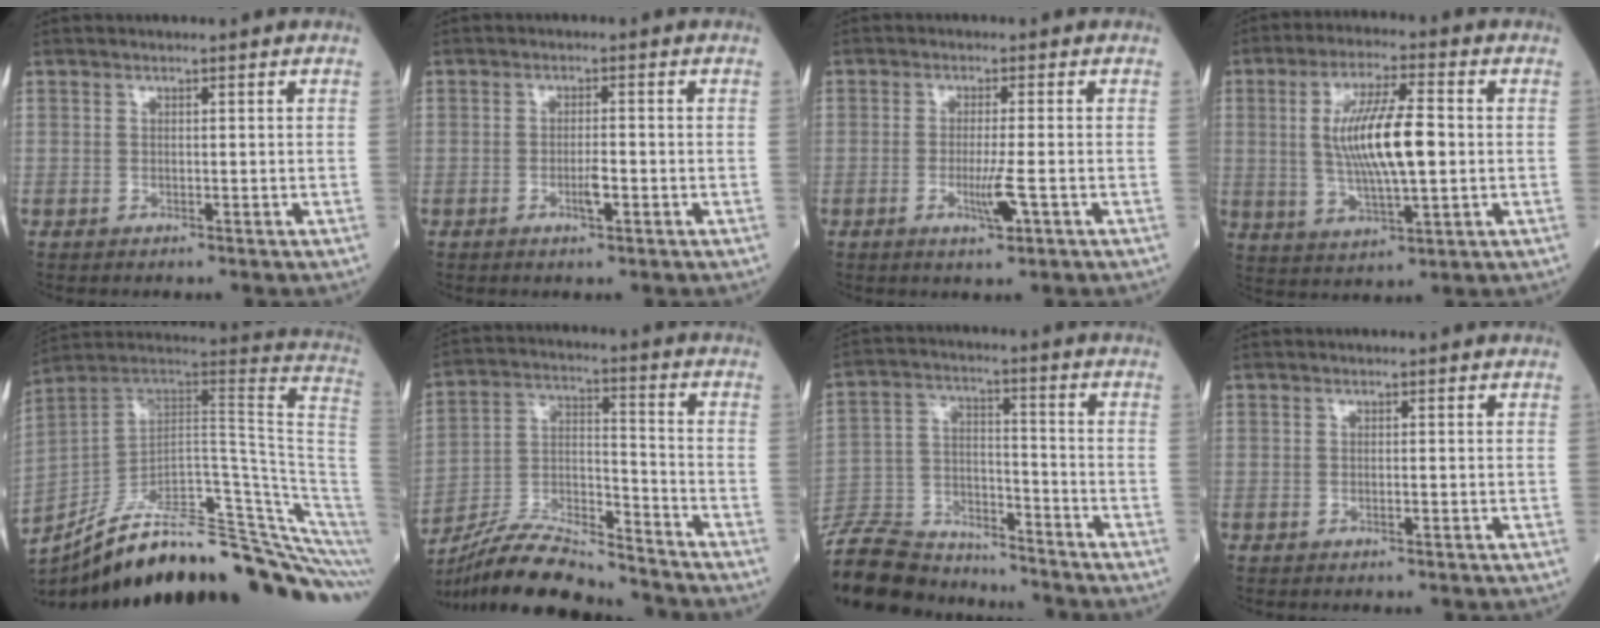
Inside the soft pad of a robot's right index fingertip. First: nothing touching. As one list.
[{"total": 2.6, "force": [-1.0, 0.4, 2.4], "torque": [-0.042, 0.000, -0.015]}, {"total": 4.1, "force": [-1.4, 0.0, 3.8], "torque": [-0.072, -0.009, -0.025]}, {"total": 11.9, "force": [0.6, 2.3, 11.7], "torque": [-0.223, 0.004, 0.014]}, {"total": 28.6, "force": [-21.9, 2.7, 18.1], "torque": [-0.160, 0.016, -0.320]}, {"total": 15.9, "force": [-14.8, 1.7, 5.5], "torque": [-0.106, 0.010, -0.268]}, {"total": 15.2, "force": [-14.4, 3.5, 3.2], "torque": [-0.061, 0.020, -0.250]}, {"total": 0.6, "force": [-0.2, 0.0, 0.5], "torque": [-0.011, 0.000, -0.003]}]